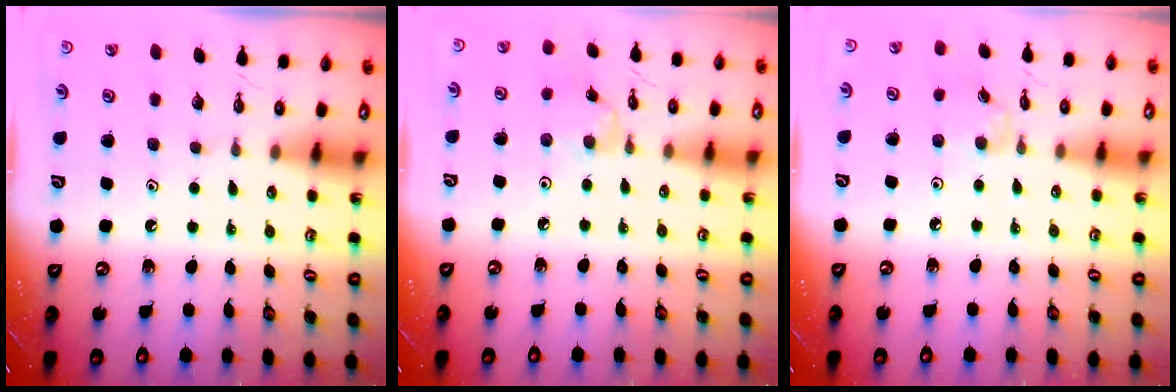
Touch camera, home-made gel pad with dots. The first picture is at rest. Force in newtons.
{"total": 0.9, "press": 0.8, "slide": 0.2}
{"total": 2.5, "press": 2.5, "slide": 0.4}